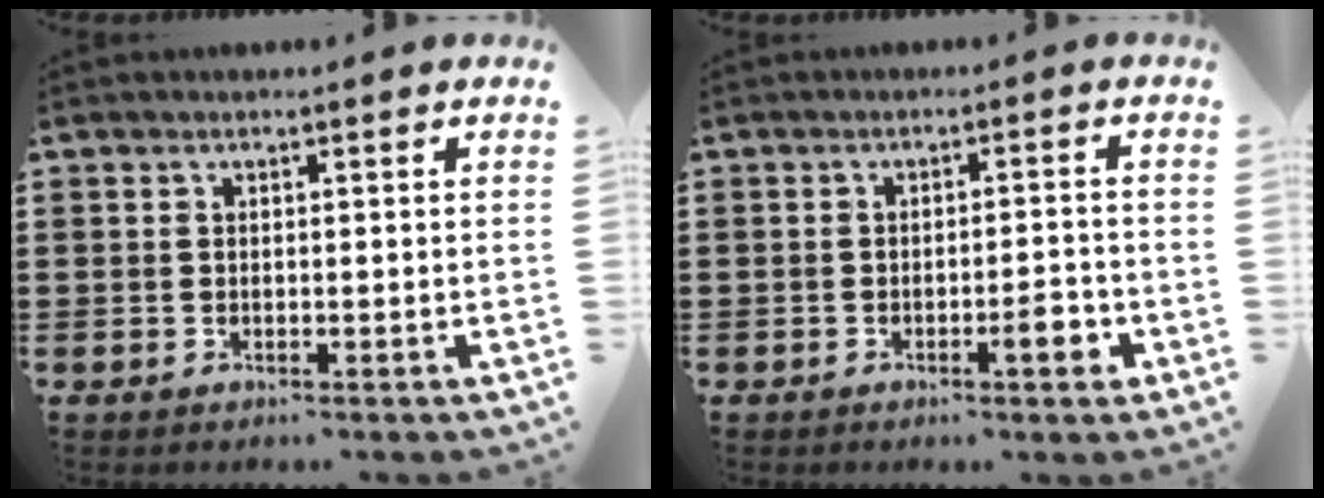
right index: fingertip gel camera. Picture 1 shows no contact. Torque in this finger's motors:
{"motor_torque": [0.70, -0.52, 0.19, 0.09]}